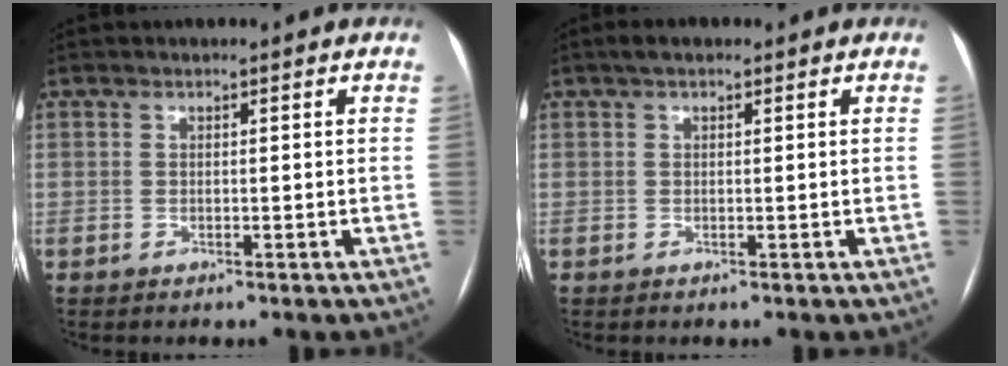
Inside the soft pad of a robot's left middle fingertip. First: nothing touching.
{"total": 1.9, "force": [1.2, 0.7, 1.3], "torque": [-0.026, 0.021, 0.019]}